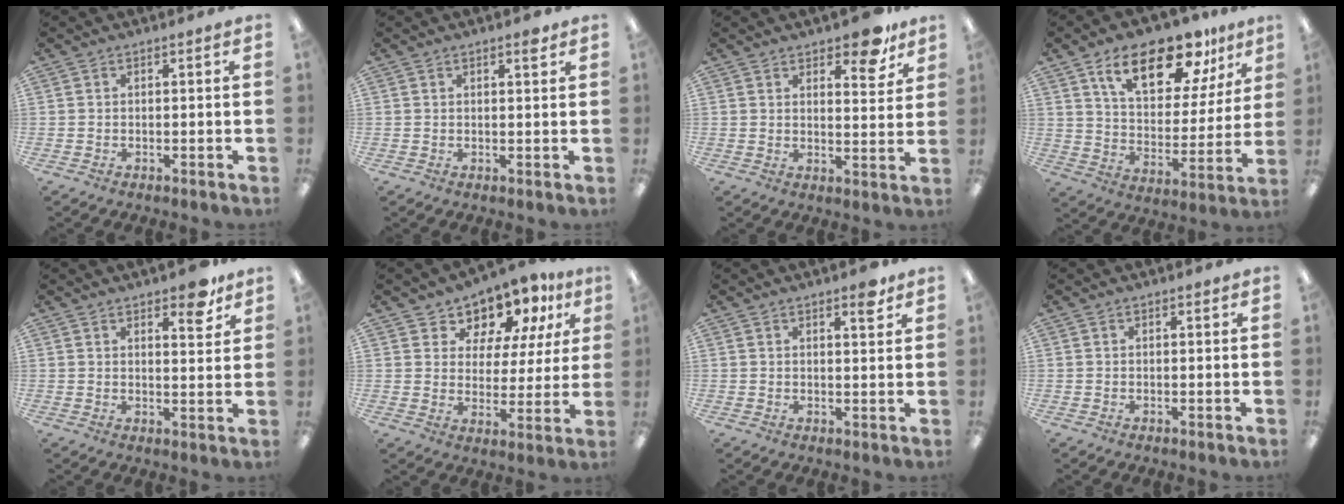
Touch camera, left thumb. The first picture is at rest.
{"total": 2.1, "force": [1.6, 0.6, 1.2], "torque": [-0.009, -0.005, 0.024]}
{"total": 8.7, "force": [6.7, 3.3, 4.5], "torque": [-0.040, -0.042, 0.111]}
{"total": 19.1, "force": [12.6, 8.7, 11.5], "torque": [-0.180, -0.059, 0.211]}
{"total": 6.4, "force": [4.9, 2.4, 3.4], "torque": [-0.031, -0.028, 0.079]}
{"total": 10.2, "force": [8.8, 4.9, 1.4], "torque": [-0.041, -0.077, 0.164]}
{"total": 3.9, "force": [2.9, 1.0, 2.3], "torque": [-0.019, -0.016, 0.044]}
{"total": 0.6, "force": [0.5, 0.3, 0.2], "torque": [0.003, -0.001, 0.007]}